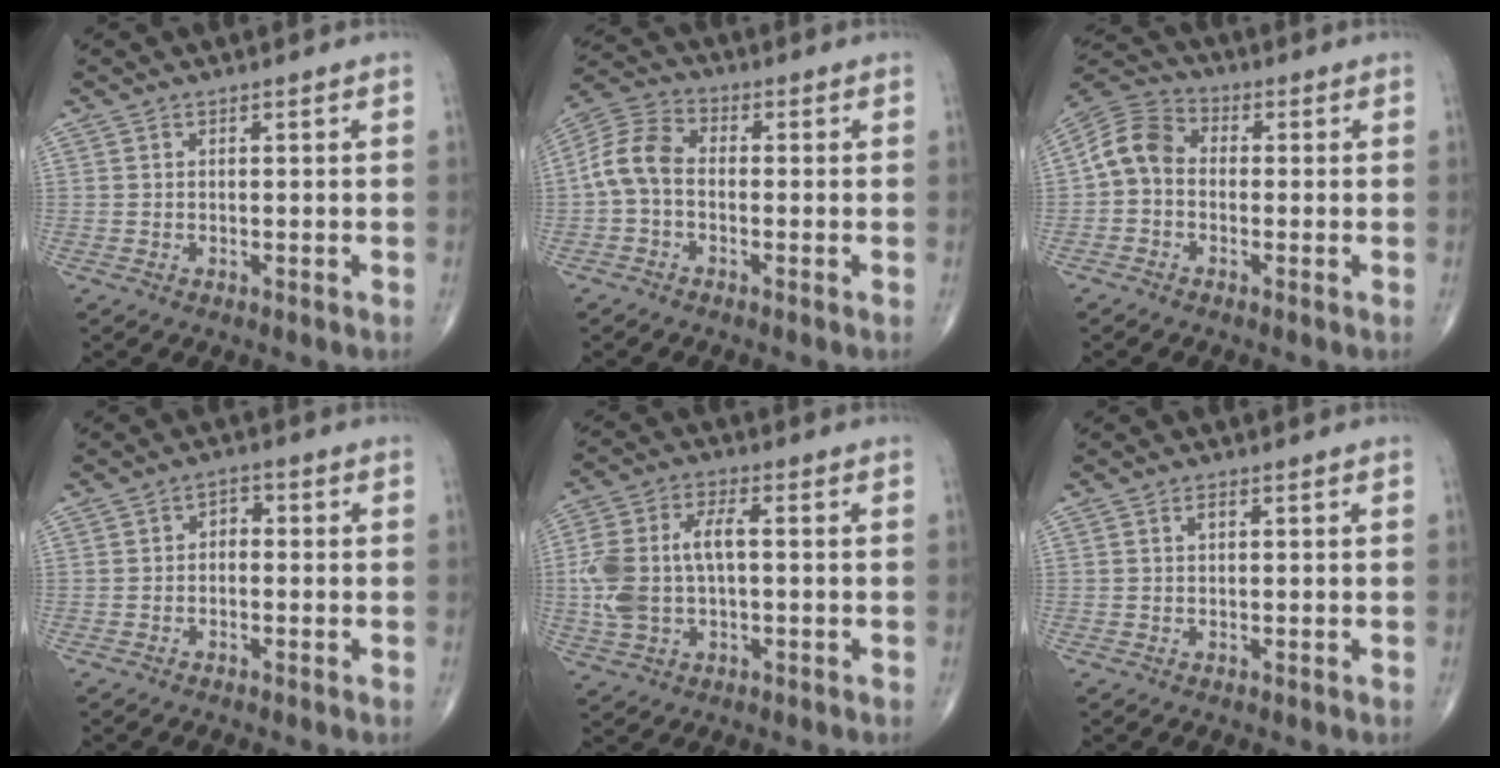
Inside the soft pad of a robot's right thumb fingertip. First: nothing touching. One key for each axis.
{"total": 7.9, "fx": -1.1, "fy": 5.2, "fz": 5.8, "tx": -0.113, "ty": 0.026, "tz": -0.037}
{"total": 7.7, "fx": -0.8, "fy": 6.0, "fz": 4.8, "tx": -0.079, "ty": 0.024, "tz": -0.034}
{"total": 2.6, "fx": -0.3, "fy": 1.8, "fz": 1.8, "tx": -0.014, "ty": 0.014, "tz": -0.015}
{"total": 11.8, "fx": -0.1, "fy": 6.4, "fz": 10.0, "tx": -0.224, "ty": 0.023, "tz": 0.000}
{"total": 1.0, "fx": 0.3, "fy": 0.5, "fz": 0.8, "tx": -0.015, "ty": 0.002, "tz": 0.004}